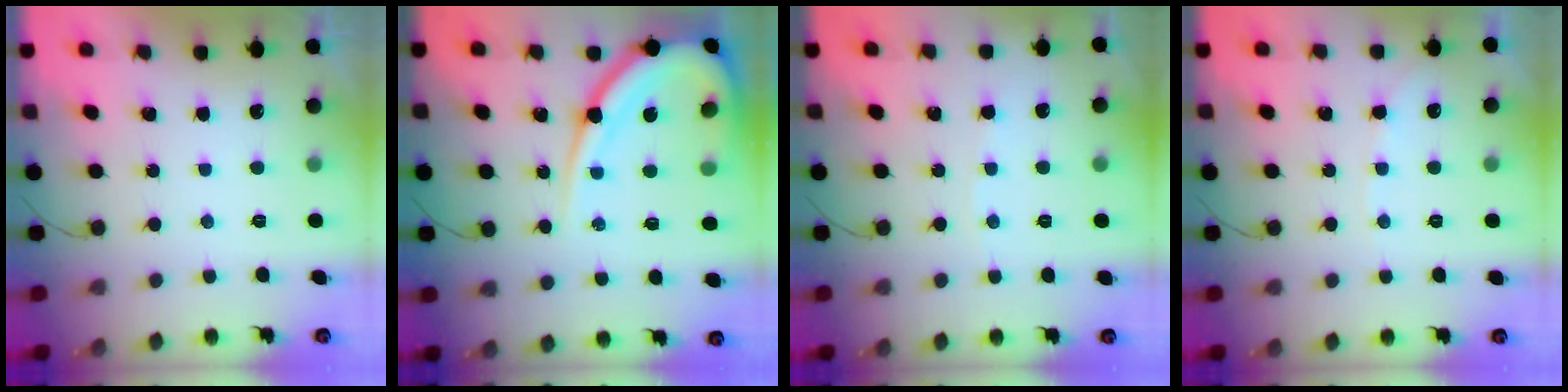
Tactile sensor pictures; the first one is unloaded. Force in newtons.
{"total": 16.0, "press": 15.9, "slide": 1.8}
{"total": 1.0, "press": 0.9, "slide": 0.2}
{"total": 3.6, "press": 3.6, "slide": 0.4}